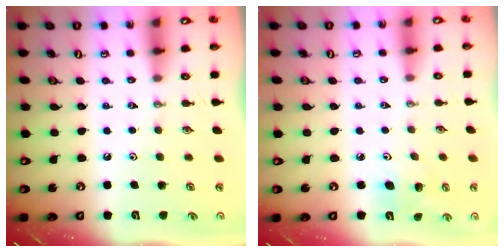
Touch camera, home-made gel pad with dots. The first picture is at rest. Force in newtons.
{"total": 5.2, "press": 5.1, "slide": 1.0}